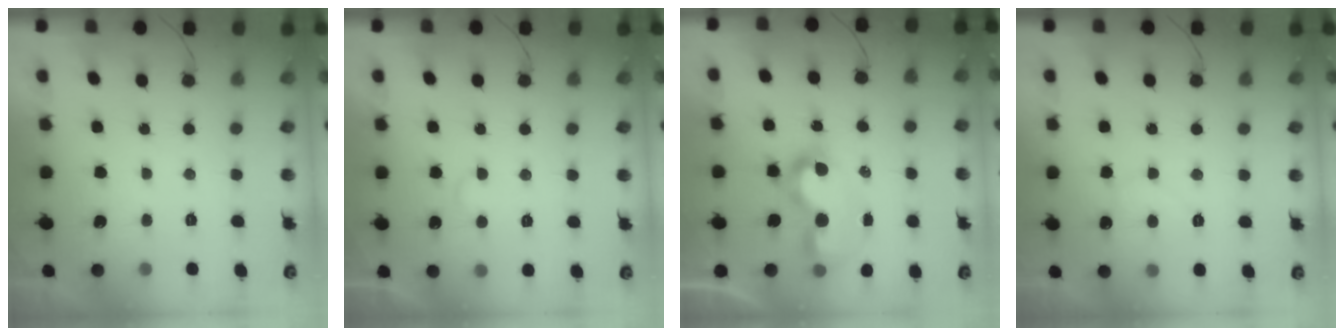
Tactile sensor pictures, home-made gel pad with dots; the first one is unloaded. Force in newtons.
{"total": 6.0, "press": 6.0, "slide": 0.5}
{"total": 10.0, "press": 10.0, "slide": 1.1}
{"total": 5.9, "press": 5.9, "slide": 0.6}